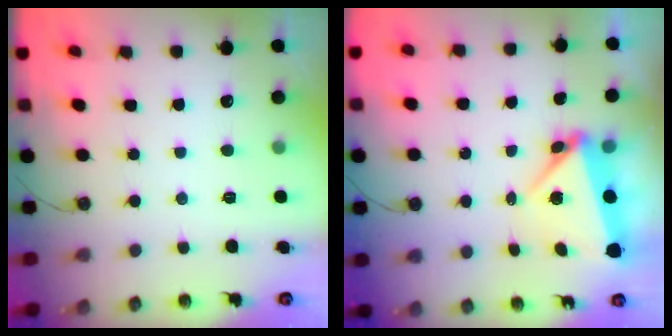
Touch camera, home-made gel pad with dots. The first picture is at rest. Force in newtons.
{"total": 6.0, "press": 5.1, "slide": 3.3}